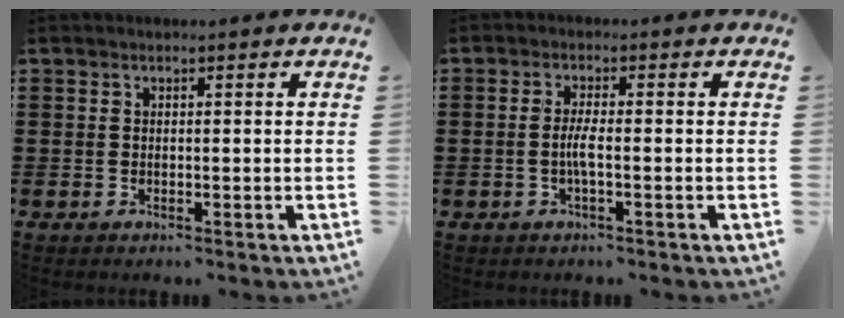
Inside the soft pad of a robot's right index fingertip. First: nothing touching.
{"total": 2.8, "force": [-0.7, 0.2, 2.7], "torque": [-0.062, -0.007, -0.019]}